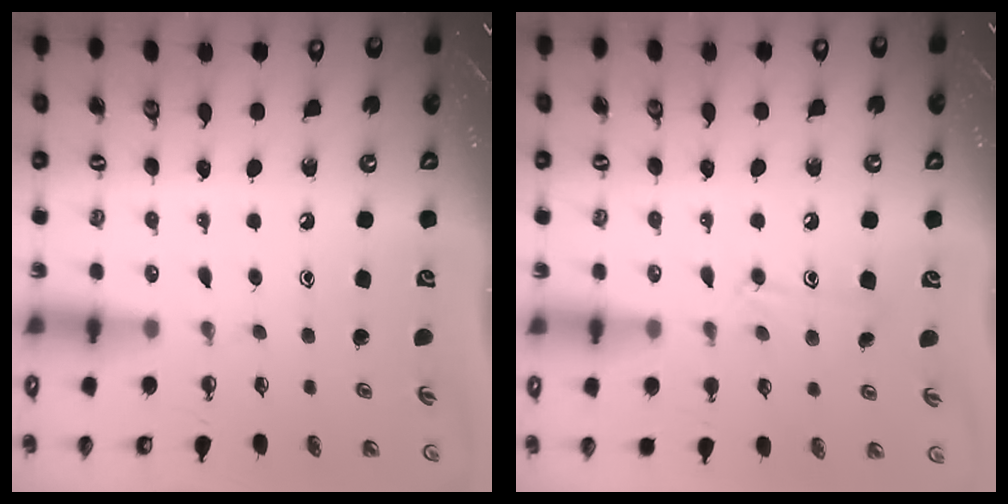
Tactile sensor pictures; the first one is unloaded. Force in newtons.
{"total": 10.1, "press": 10.1, "slide": 0.8}